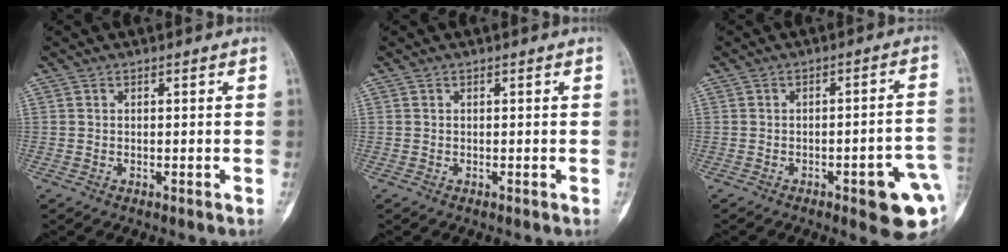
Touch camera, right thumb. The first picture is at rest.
{"total": 0.0}
{"total": 11.7, "force": [-3.8, 3.1, 10.6], "torque": [-0.122, 0.022, -0.039]}